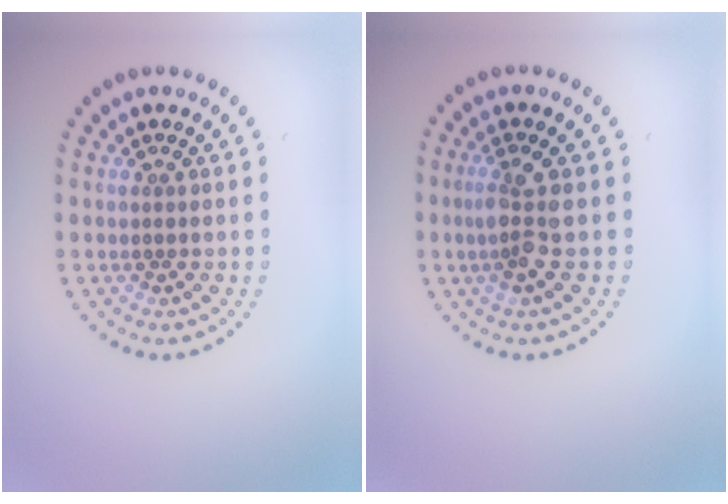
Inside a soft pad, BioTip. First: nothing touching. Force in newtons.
{"total": 2.8, "press": 2.2, "slide": 1.6}